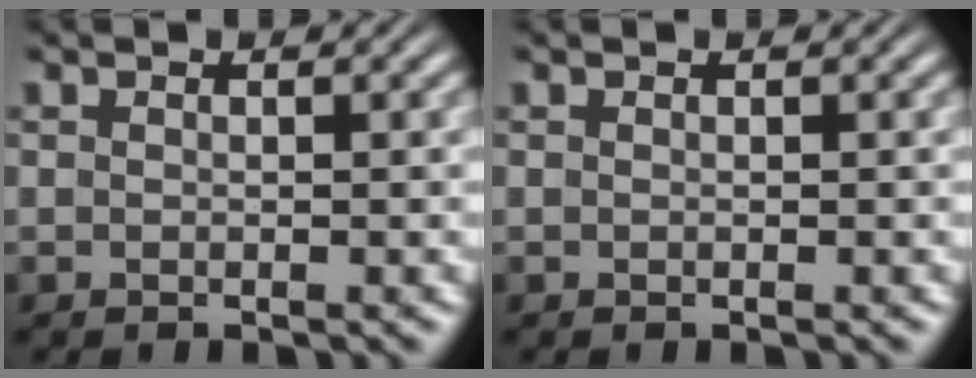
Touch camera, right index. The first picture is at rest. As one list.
[{"total": 0.0}]